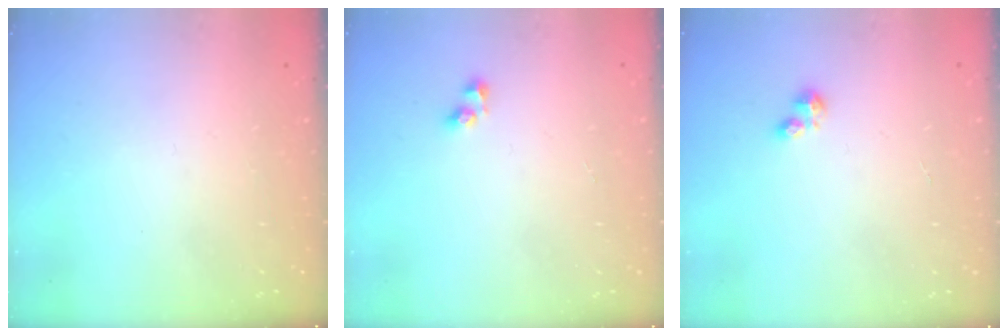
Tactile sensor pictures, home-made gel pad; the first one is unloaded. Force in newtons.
{"total": 3.3, "press": 3.2, "slide": 0.7}
{"total": 1.9, "press": 1.9, "slide": 0.2}